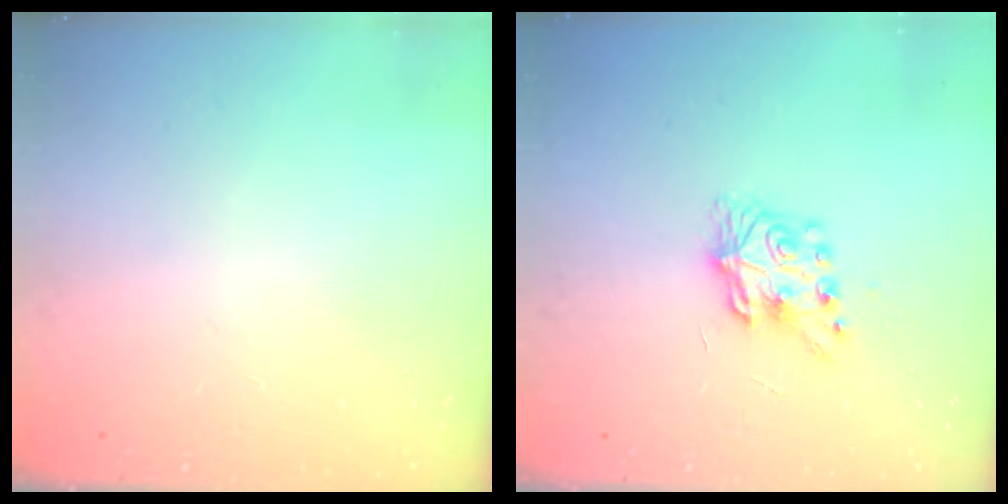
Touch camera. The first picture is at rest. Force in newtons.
{"total": 8.4, "press": 8.3, "slide": 0.3}